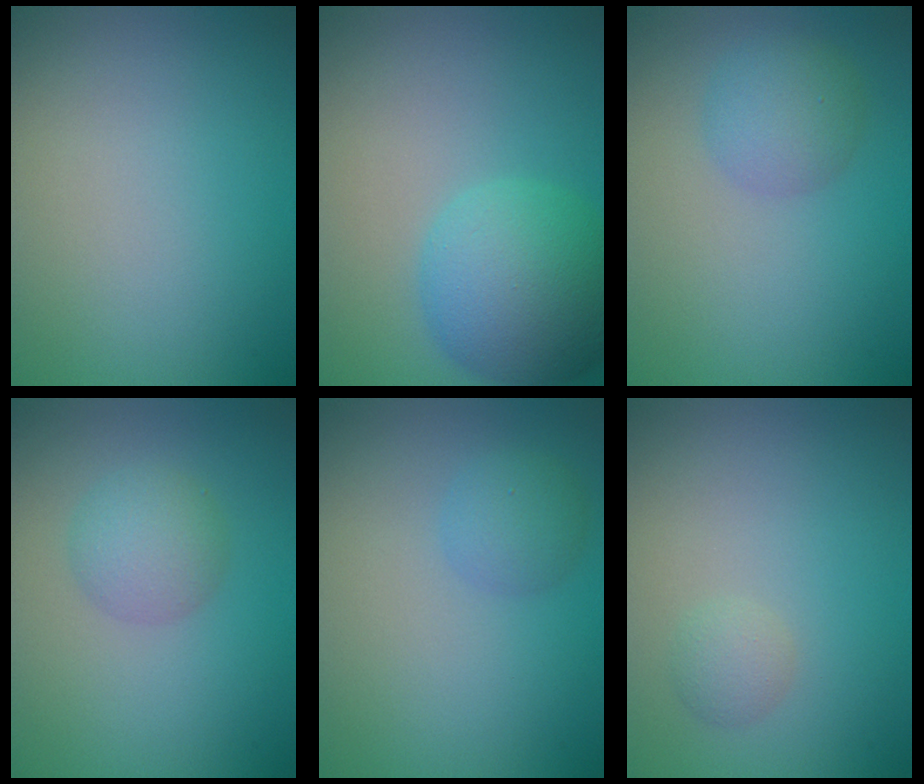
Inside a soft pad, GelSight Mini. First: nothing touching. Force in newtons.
{"total": 7.5, "press": 7.5, "slide": 0.3}
{"total": 2.9, "press": 2.9, "slide": 0.1}
{"total": 2.9, "press": 2.9, "slide": 0.0}
{"total": 1.8, "press": 1.8, "slide": 0.1}
{"total": 1.2, "press": 1.1, "slide": 0.1}